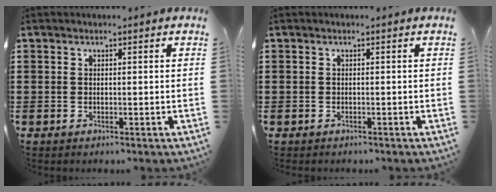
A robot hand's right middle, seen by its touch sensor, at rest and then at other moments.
{"total": 0.5, "force": [-0.4, 0.3, -0.1], "torque": [0.001, 0.003, -0.010]}